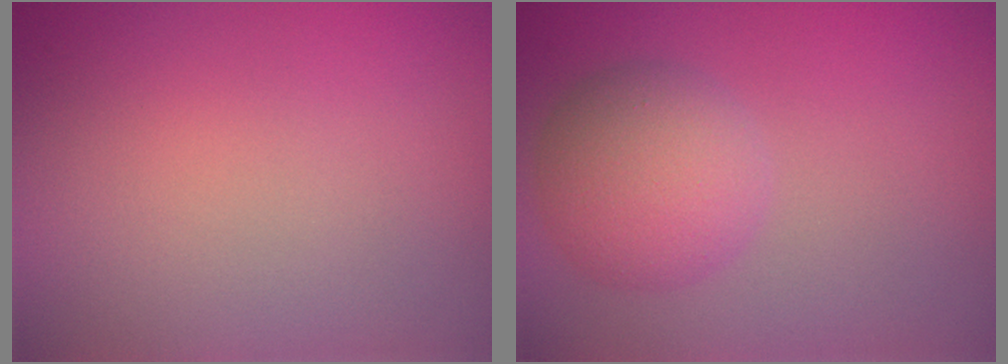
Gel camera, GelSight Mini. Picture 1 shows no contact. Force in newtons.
{"total": 4.8, "press": 4.8, "slide": 0.2}